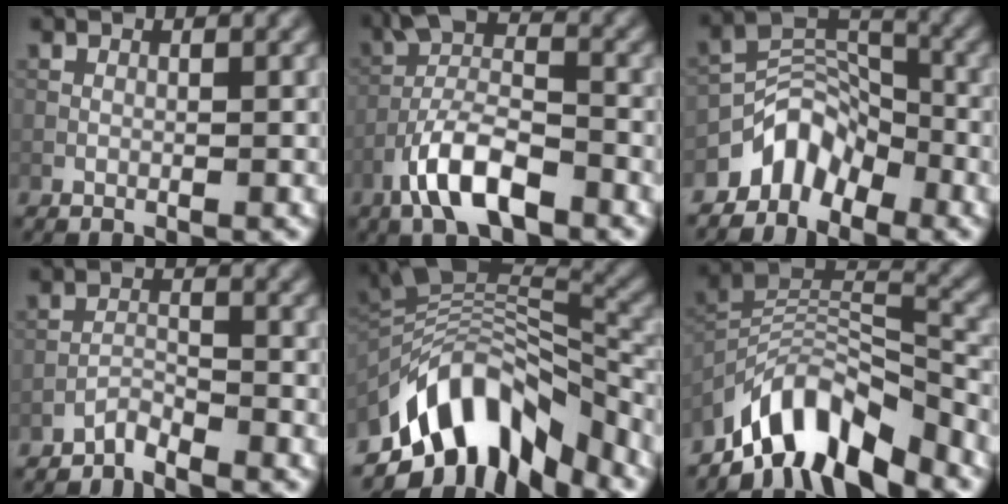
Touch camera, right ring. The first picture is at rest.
{"total": 8.1, "force": [-4.3, 3.2, 6.1], "torque": [-0.116, 0.011, -0.089]}
{"total": 4.6, "force": [-3.5, 2.6, 1.5], "torque": [-0.013, 0.010, -0.073]}
{"total": 1.7, "force": [-1.7, 0.1, 0.2], "torque": [-0.003, 0.008, -0.036]}
{"total": 11.3, "force": [-7.2, 5.1, 7.1], "torque": [-0.120, 0.015, -0.134]}
{"total": 9.1, "force": [-7.0, 3.1, 4.9], "torque": [-0.072, 0.001, -0.136]}